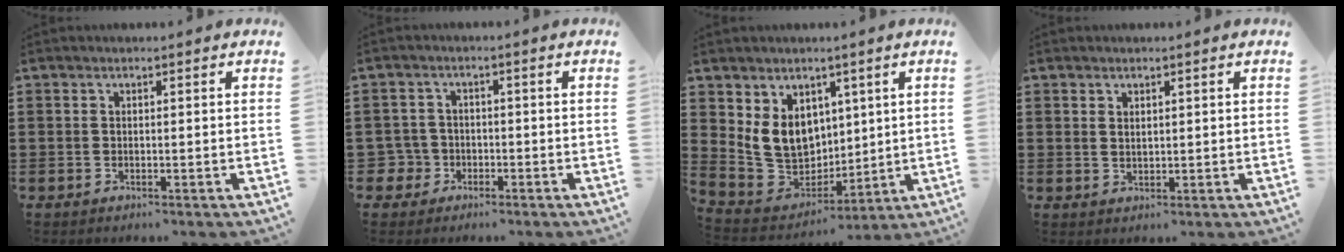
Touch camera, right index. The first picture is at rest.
{"total": 3.9, "force": [-1.9, 3.3, 0.7], "torque": [-0.046, -0.002, -0.046]}
{"total": 10.0, "force": [1.9, 8.5, 4.9], "torque": [-0.128, -0.005, 0.040]}
{"total": 1.3, "force": [1.1, 0.6, 0.3], "torque": [-0.007, 0.003, 0.020]}